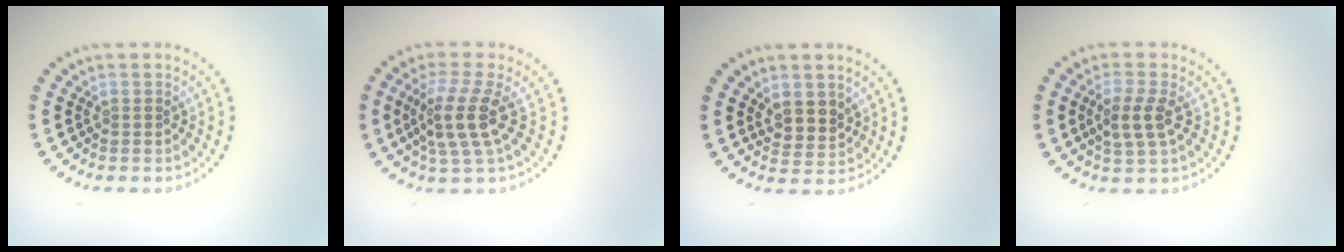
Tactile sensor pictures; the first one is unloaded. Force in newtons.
{"total": 4.0, "press": 3.3, "slide": 2.3}
{"total": 2.4, "press": 2.1, "slide": 1.1}
{"total": 2.7, "press": 2.5, "slide": 1.0}